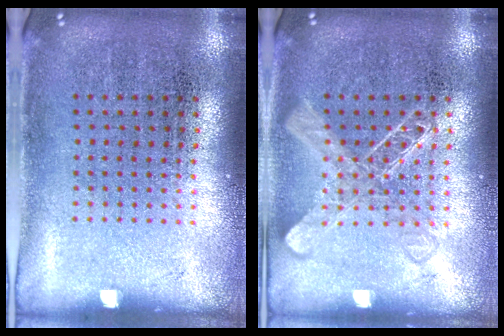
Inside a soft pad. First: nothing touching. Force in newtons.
{"total": 2.1, "press": 2.1, "slide": 0.5}